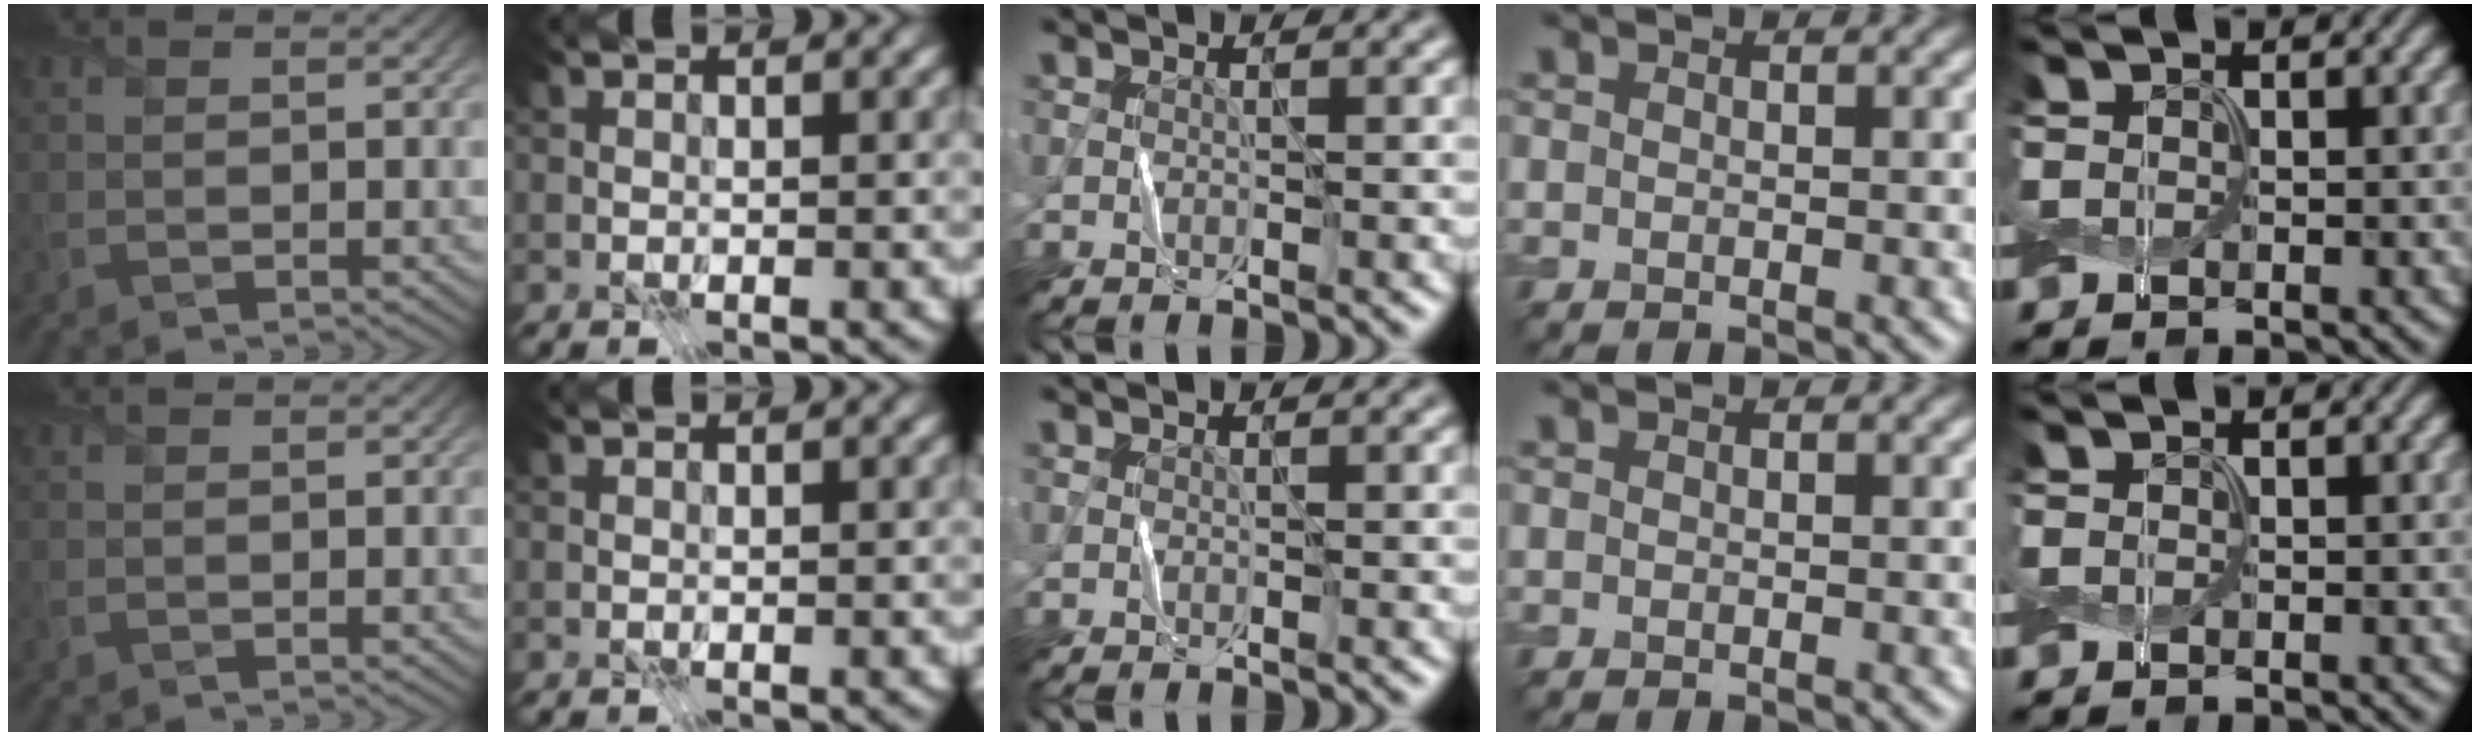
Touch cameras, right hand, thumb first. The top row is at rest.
{}